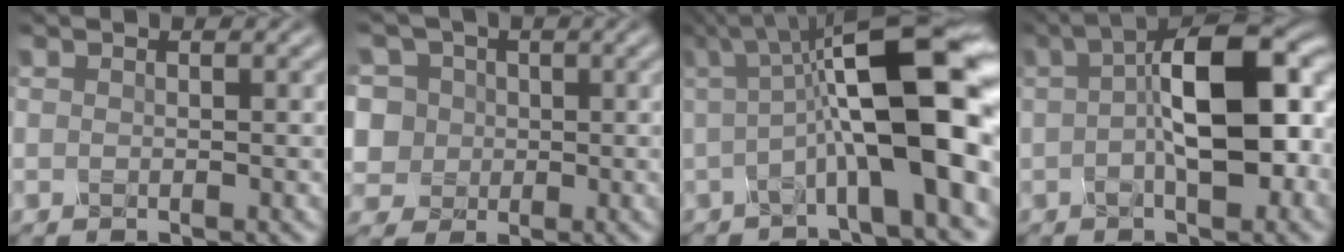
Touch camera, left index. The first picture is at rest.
{"total": 9.0, "force": [3.5, 7.2, 4.1], "torque": [-0.079, 0.026, 0.029]}
{"total": 10.7, "force": [0.1, 2.4, 10.4], "torque": [-0.154, 0.017, -0.008]}
{"total": 10.5, "force": [0.1, 3.6, 9.8], "torque": [-0.150, 0.016, -0.007]}